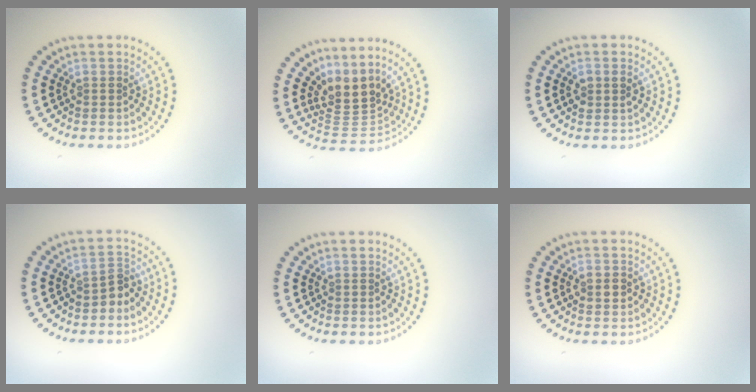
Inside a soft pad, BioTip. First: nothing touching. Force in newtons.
{"total": 3.9, "press": 2.6, "slide": 2.9}
{"total": 1.4, "press": 1.4, "slide": 0.3}
{"total": 1.6, "press": 1.3, "slide": 1.0}
{"total": 0.0}
{"total": 1.8, "press": 1.8, "slide": 0.1}